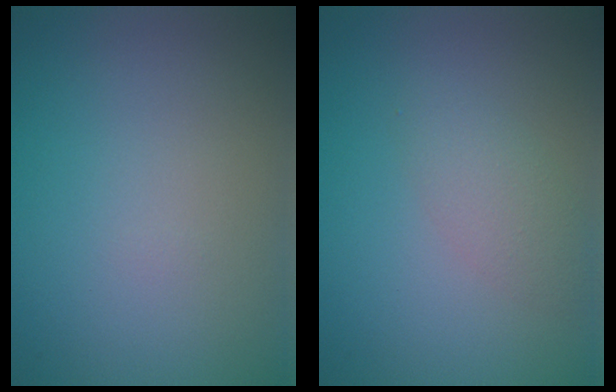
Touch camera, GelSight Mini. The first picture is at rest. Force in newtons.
{"total": 2.1, "press": 2.1, "slide": 0.0}